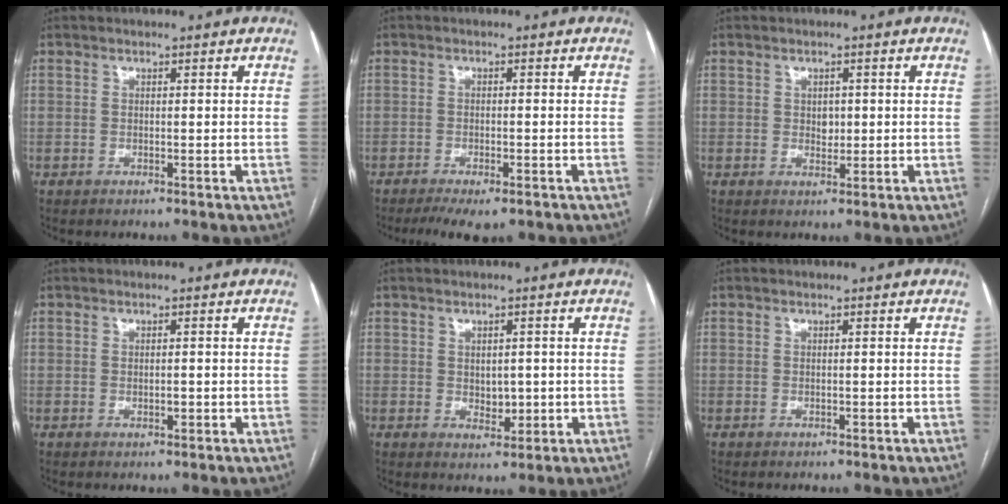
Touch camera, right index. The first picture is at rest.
{"total": 6.2, "force": [-4.6, 1.7, 3.8], "torque": [-0.053, -0.011, -0.069]}
{"total": 1.5, "force": [0.1, 1.1, 1.1], "torque": [-0.013, 0.000, 0.004]}
{"total": 1.2, "force": [-0.2, 0.6, 1.1], "torque": [-0.017, 0.000, -0.001]}
{"total": 3.1, "force": [-0.1, 2.1, 2.3], "torque": [-0.031, -0.003, 0.008]}
{"total": 0.0}